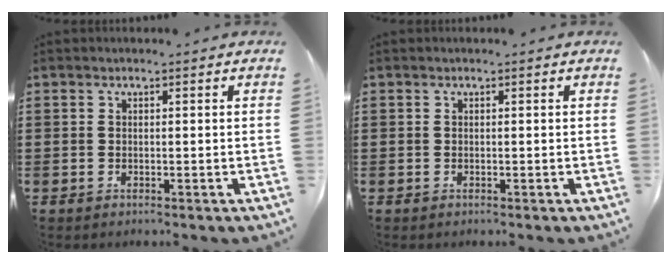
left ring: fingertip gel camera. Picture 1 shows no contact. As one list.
[{"total": 0.0}]